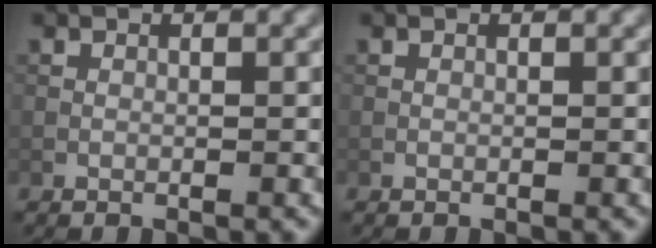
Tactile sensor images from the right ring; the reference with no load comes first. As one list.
[{"total": 0.0}]